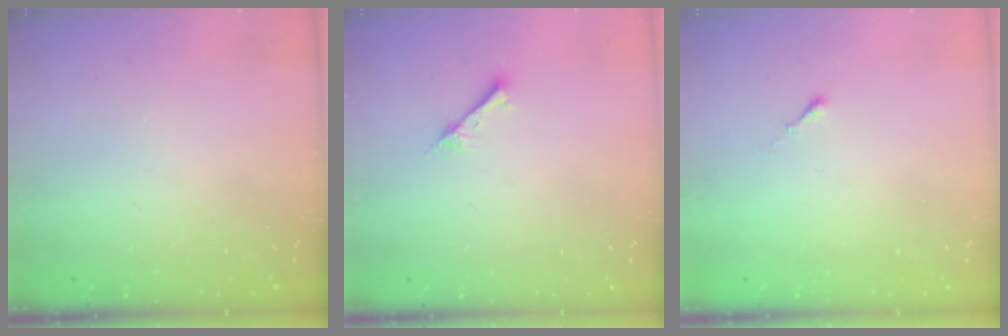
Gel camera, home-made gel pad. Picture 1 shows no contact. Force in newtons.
{"total": 1.5, "press": 1.4, "slide": 0.2}
{"total": 0.0}